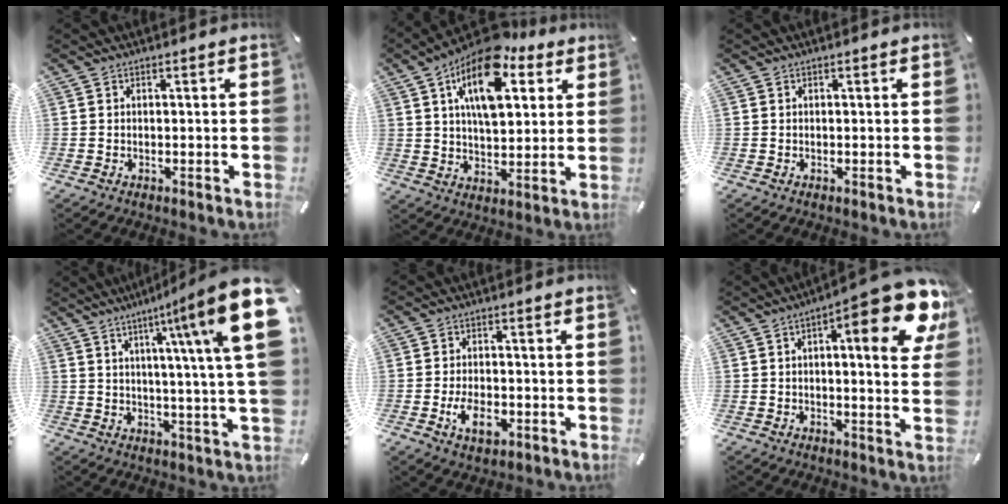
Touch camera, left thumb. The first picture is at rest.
{"total": 17.1, "force": [8.5, 8.7, 12.0], "torque": [-0.213, -0.029, 0.141]}
{"total": 0.0}
{"total": 20.5, "force": [7.7, 2.7, 18.8], "torque": [-0.279, -0.049, 0.107]}
{"total": 6.5, "force": [-2.3, 4.1, 4.4], "torque": [-0.089, 0.002, -0.045]}
{"total": 17.0, "force": [7.8, 4.6, 14.4], "torque": [-0.186, -0.051, 0.115]}